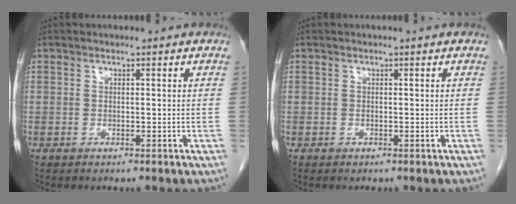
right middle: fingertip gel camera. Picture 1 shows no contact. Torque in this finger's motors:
{"motor_torque": [0.76, -0.58, -0.01, 0.01]}